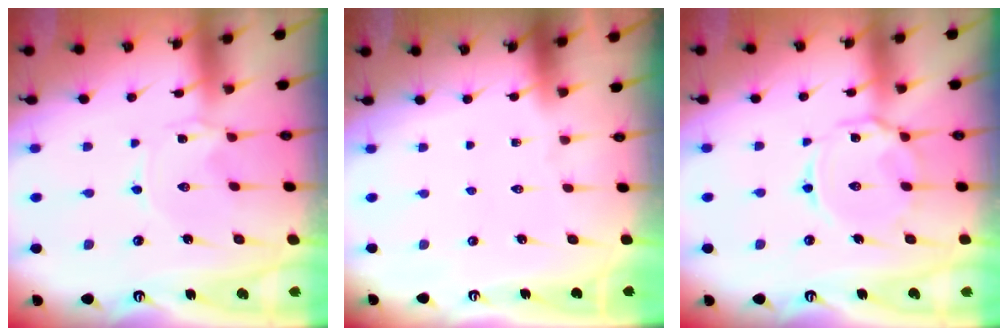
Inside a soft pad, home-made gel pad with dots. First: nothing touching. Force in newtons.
{"total": 0.0}
{"total": 9.6, "press": 9.5, "slide": 0.7}